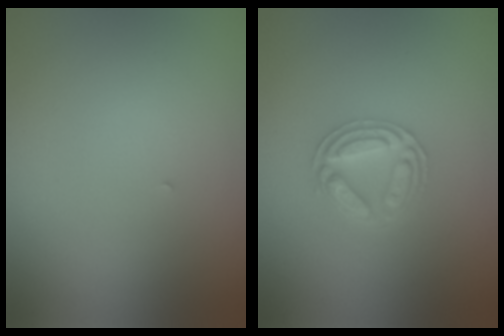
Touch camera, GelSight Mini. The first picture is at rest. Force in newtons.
{"total": 2.9, "press": 2.9, "slide": 0.5}